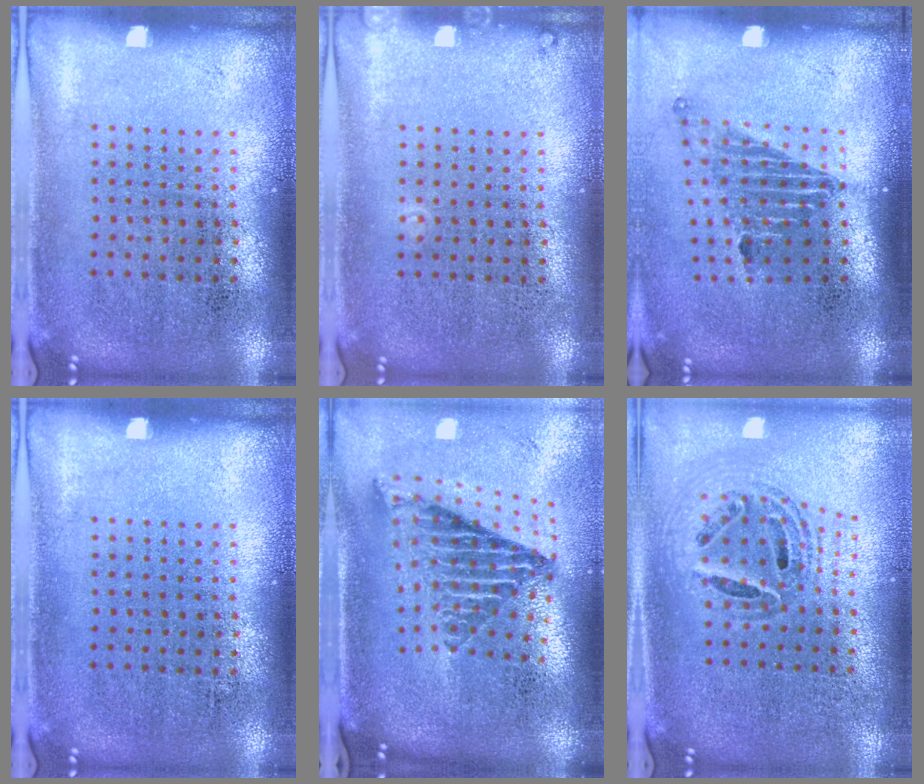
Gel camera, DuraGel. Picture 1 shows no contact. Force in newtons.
{"total": 0.6, "press": 0.6, "slide": 0.2}
{"total": 1.6, "press": 1.2, "slide": 1.1}
{"total": 0.0}
{"total": 2.6, "press": 1.6, "slide": 2.0}
{"total": 1.0, "press": 1.0, "slide": 0.2}